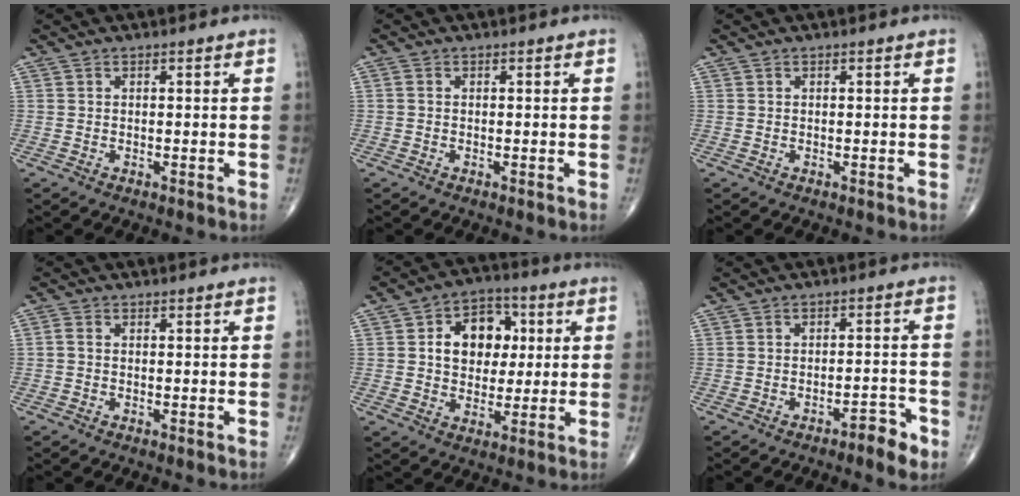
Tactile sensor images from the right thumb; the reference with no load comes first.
{"total": 0.7, "force": [-0.1, 0.5, 0.5], "torque": [-0.011, -0.001, -0.004]}
{"total": 0.0}
{"total": 1.1, "force": [-0.1, 0.7, 0.8], "torque": [-0.016, 0.000, -0.006]}
{"total": 11.9, "force": [2.2, 8.9, 7.7], "torque": [-0.072, 0.008, 0.032]}
{"total": 4.5, "force": [-2.9, 1.5, 3.1], "torque": [-0.038, 0.026, -0.040]}